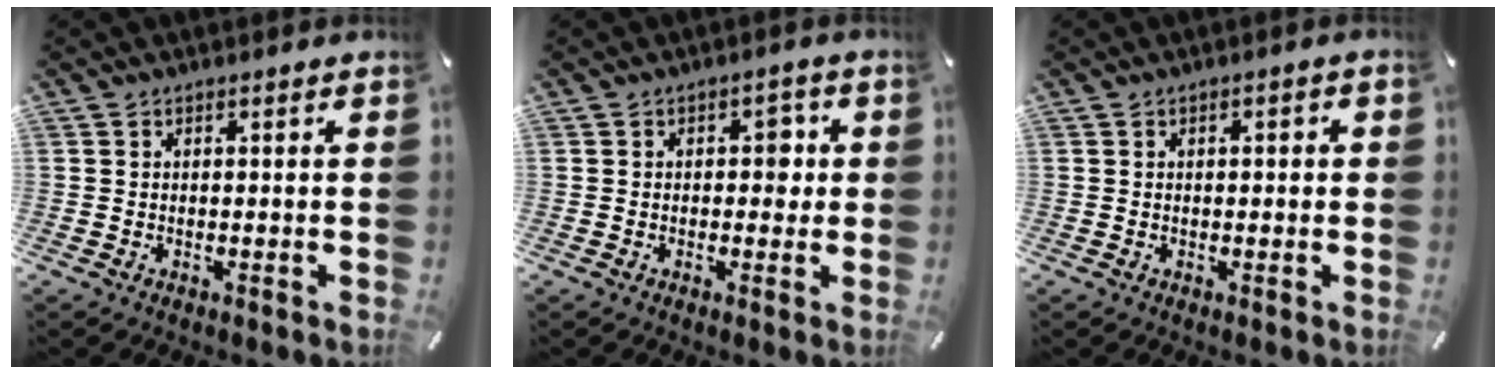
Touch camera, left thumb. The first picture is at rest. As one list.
[{"total": 3.7, "force": [0.1, 2.5, 2.8], "torque": [-0.023, 0.001, -0.010]}, {"total": 1.1, "force": [-0.1, 0.6, 0.9], "torque": [-0.016, 0.004, -0.004]}]